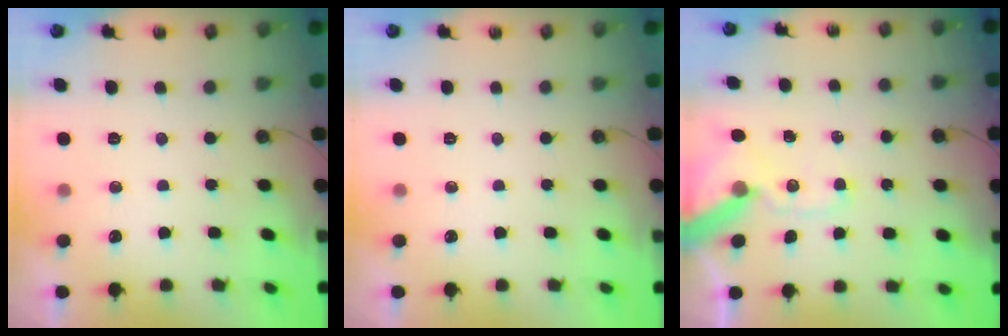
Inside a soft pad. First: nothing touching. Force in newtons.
{"total": 0.0}
{"total": 13.4, "press": 13.3, "slide": 2.0}